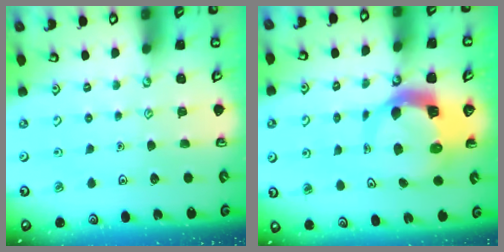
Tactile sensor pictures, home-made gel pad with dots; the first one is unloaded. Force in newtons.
{"total": 7.3, "press": 7.3, "slide": 0.9}